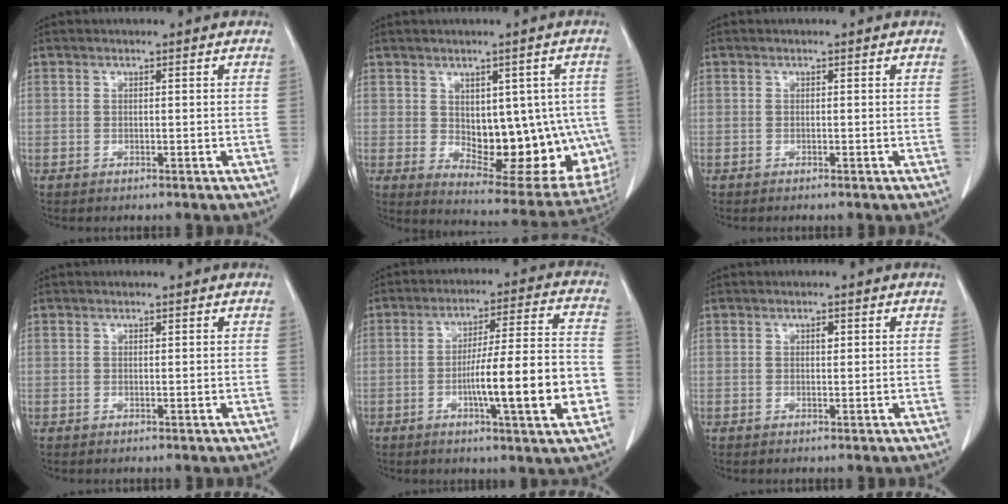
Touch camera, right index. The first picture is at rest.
{"total": 16.7, "force": [-1.3, 8.2, 14.5], "torque": [-0.155, 0.005, 0.011]}
{"total": 0.0}
{"total": 0.0}
{"total": 14.9, "force": [-3.9, 0.6, 14.4], "torque": [-0.225, 0.004, -0.059]}
{"total": 0.9, "force": [0.3, 0.5, 0.7], "torque": [-0.012, 0.000, 0.004]}